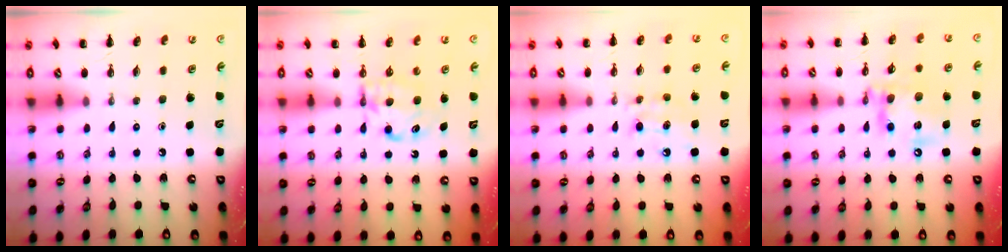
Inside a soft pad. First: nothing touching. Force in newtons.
{"total": 6.4, "press": 6.3, "slide": 0.6}
{"total": 7.1, "press": 7.0, "slide": 1.0}
{"total": 14.7, "press": 14.5, "slide": 2.3}